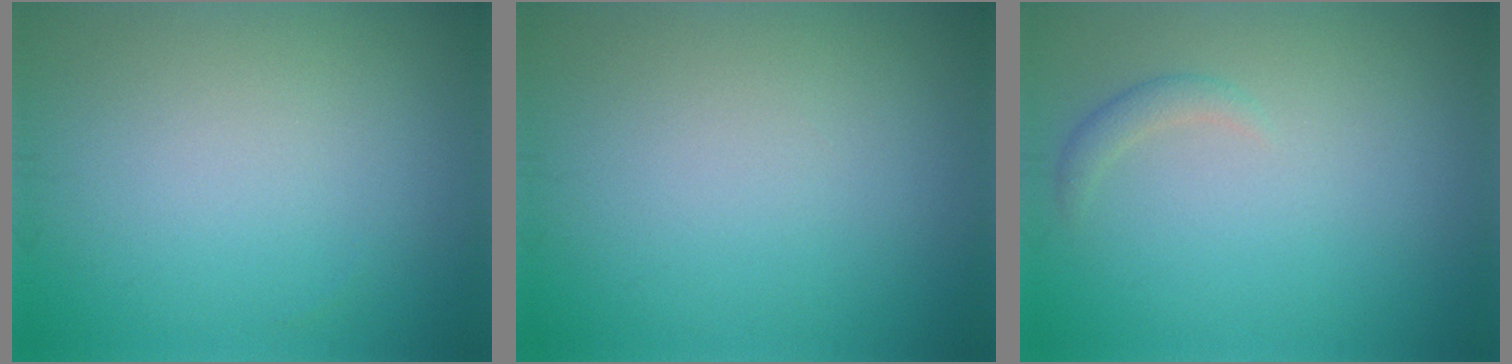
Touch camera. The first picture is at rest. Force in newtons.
{"total": 0.0}
{"total": 1.1, "press": 1.1, "slide": 0.1}